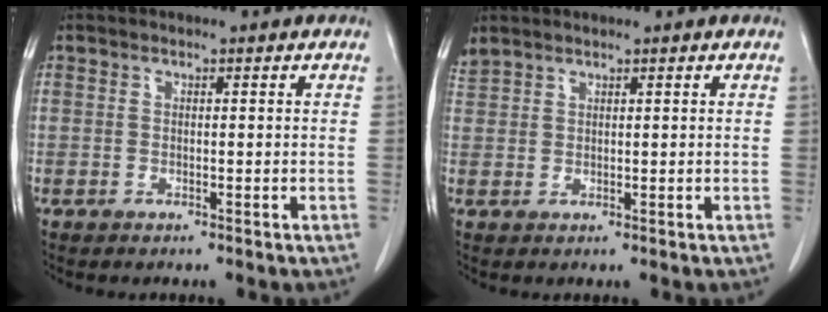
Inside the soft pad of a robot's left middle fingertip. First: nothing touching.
{"total": 1.9, "force": [1.8, 0.2, 0.3], "torque": [-0.019, 0.020, 0.043]}